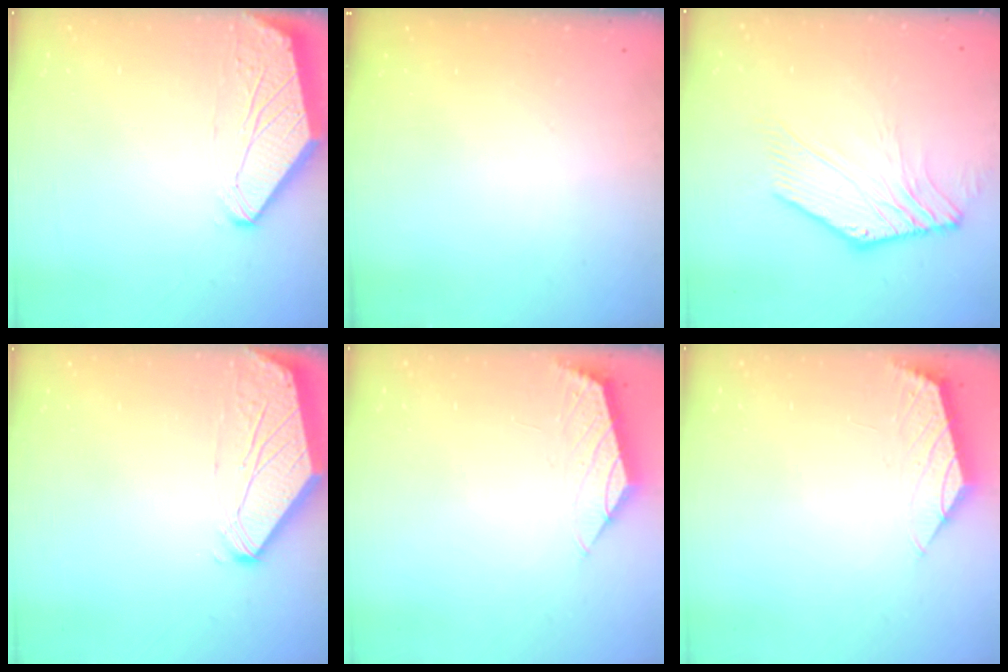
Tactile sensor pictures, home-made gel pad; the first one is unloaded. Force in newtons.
{"total": 0.0}
{"total": 6.2, "press": 6.1, "slide": 1.1}
{"total": 0.0}
{"total": 0.9, "press": 0.9, "slide": 0.3}
{"total": 0.9, "press": 0.9, "slide": 0.3}